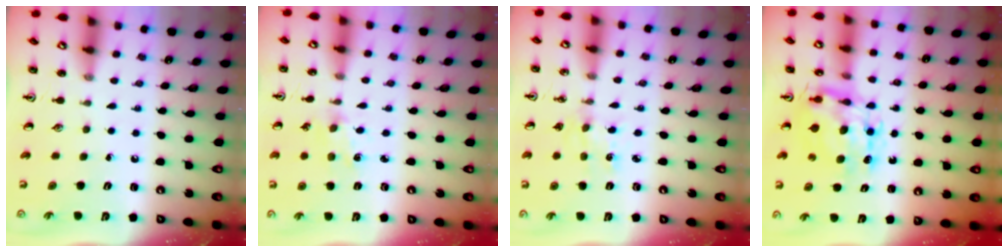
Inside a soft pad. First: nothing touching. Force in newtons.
{"total": 2.7, "press": 2.7, "slide": 0.4}
{"total": 3.9, "press": 3.8, "slide": 0.4}
{"total": 9.0, "press": 8.9, "slide": 0.9}